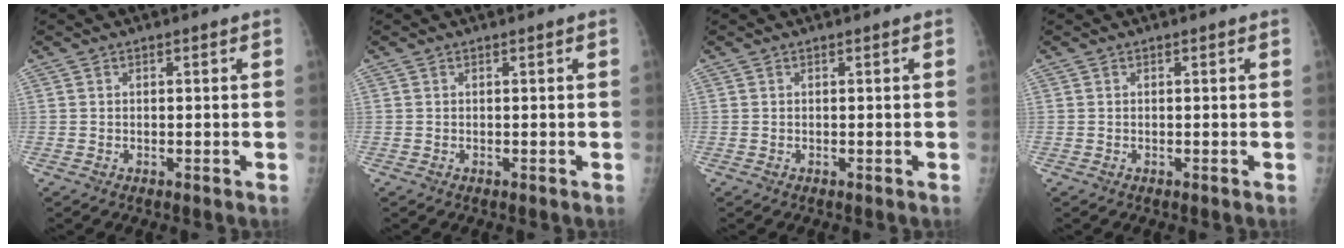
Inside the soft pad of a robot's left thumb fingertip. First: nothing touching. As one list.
[{"total": 0.0}, {"total": 0.0}, {"total": 0.0}]